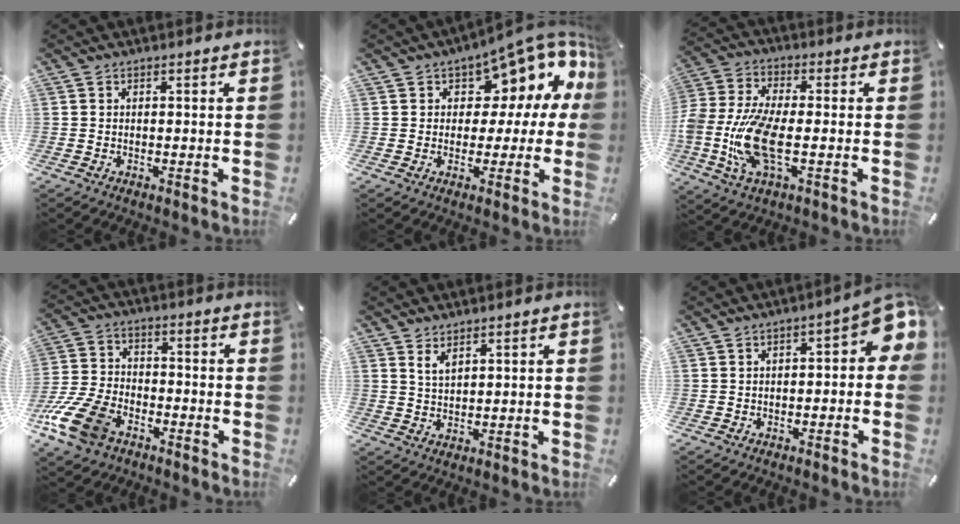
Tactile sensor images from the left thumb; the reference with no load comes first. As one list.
[{"total": 11.8, "force": [7.9, 6.8, 5.6], "torque": [-0.082, -0.064, 0.140]}, {"total": 14.8, "force": [-2.8, 6.0, 13.2], "torque": [-0.300, -0.023, -0.057]}, {"total": 14.1, "force": [-7.8, 8.7, 8.0], "torque": [-0.172, 0.041, -0.143]}, {"total": 3.0, "force": [2.3, 1.0, 1.6], "torque": [-0.035, -0.006, 0.043]}, {"total": 6.3, "force": [0.4, 2.9, 5.6], "torque": [-0.071, -0.009, 0.001]}]